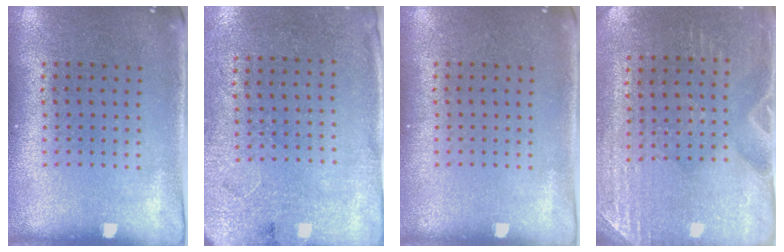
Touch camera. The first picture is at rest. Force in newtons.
{"total": 2.7, "press": 2.2, "slide": 1.6}
{"total": 0.0}
{"total": 2.9, "press": 2.8, "slide": 0.8}